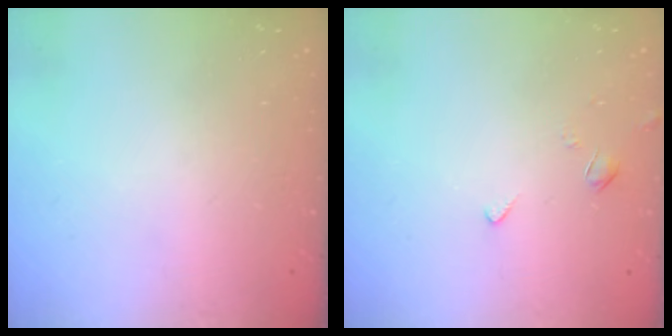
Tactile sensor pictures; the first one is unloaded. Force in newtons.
{"total": 2.5, "press": 2.5, "slide": 0.5}